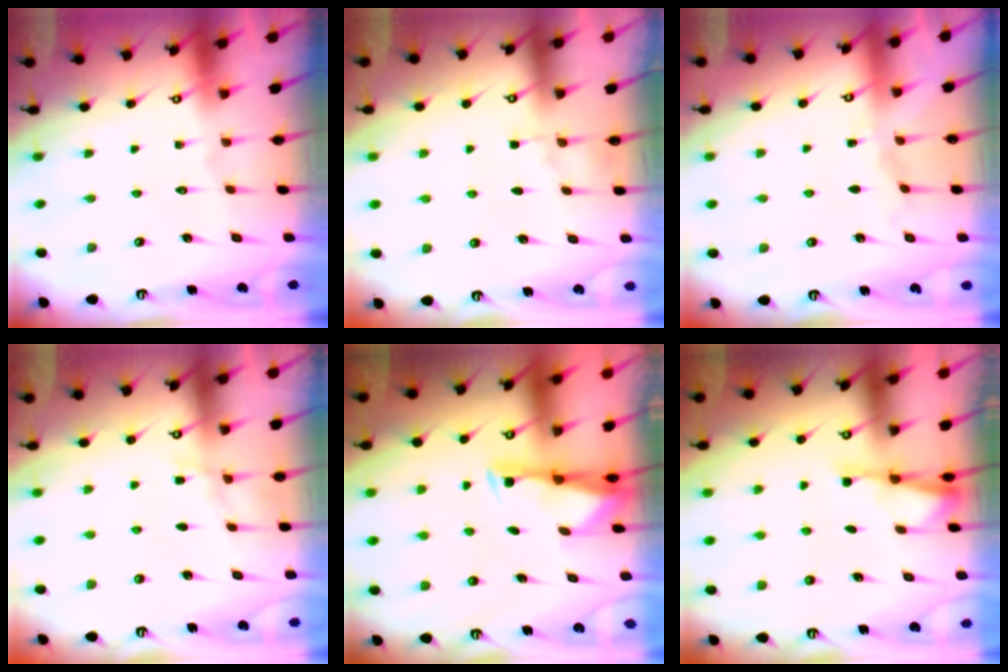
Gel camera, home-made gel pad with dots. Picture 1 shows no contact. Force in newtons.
{"total": 2.1, "press": 2.1, "slide": 0.4}
{"total": 3.4, "press": 3.4, "slide": 0.5}
{"total": 4.9, "press": 4.8, "slide": 0.7}
{"total": 2.6, "press": 2.6, "slide": 0.4}
{"total": 2.1, "press": 2.1, "slide": 0.3}